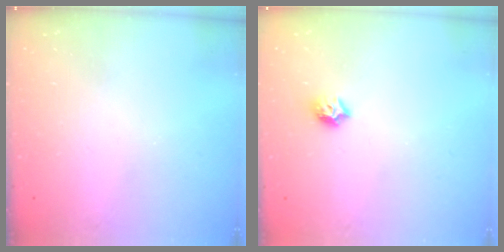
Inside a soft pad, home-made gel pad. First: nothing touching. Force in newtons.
{"total": 6.7, "press": 6.6, "slide": 0.9}